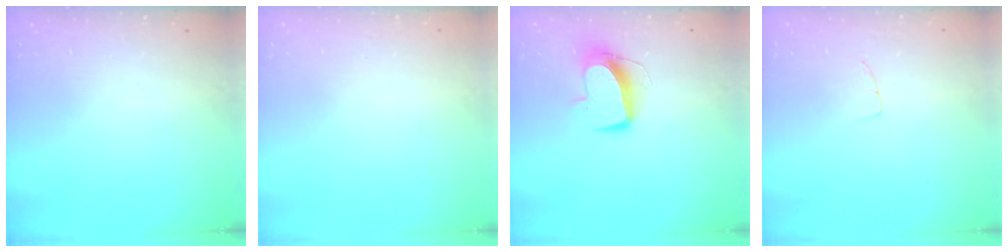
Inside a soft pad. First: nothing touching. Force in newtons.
{"total": 0.0}
{"total": 10.0, "press": 9.9, "slide": 0.9}
{"total": 3.2, "press": 3.2, "slide": 0.2}